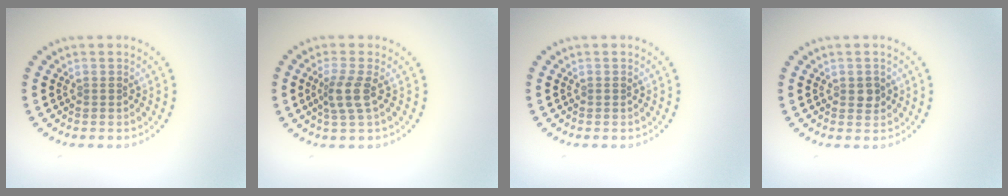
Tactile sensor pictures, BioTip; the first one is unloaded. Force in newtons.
{"total": 2.5, "press": 2.0, "slide": 1.6}
{"total": 0.0}
{"total": 1.2, "press": 1.2, "slide": 0.1}